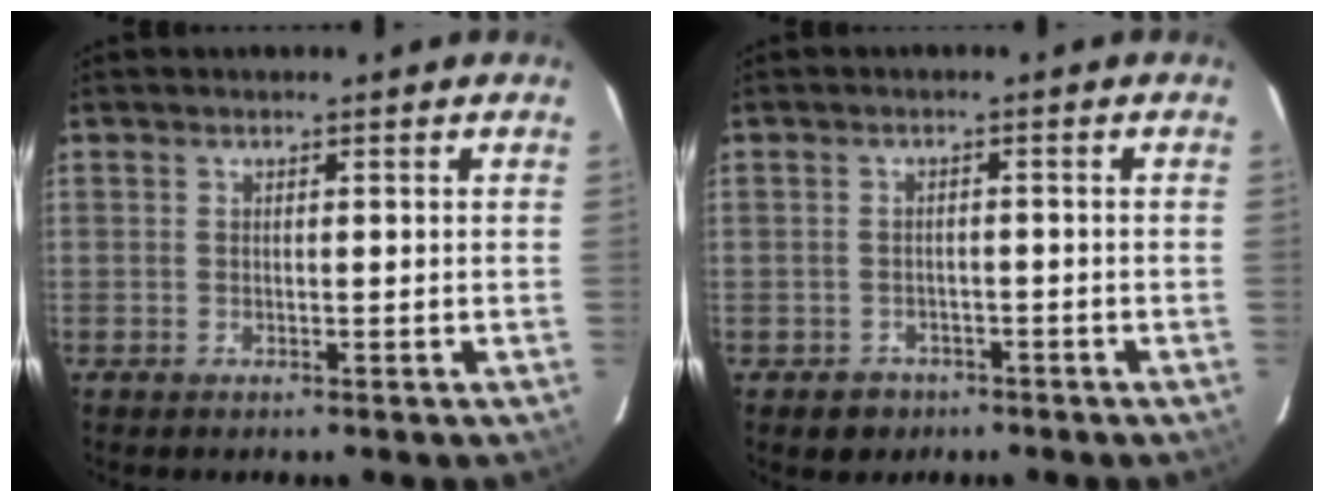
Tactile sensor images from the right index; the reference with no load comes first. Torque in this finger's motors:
{"motor_torque": [0.19, -0.12, -0.05, -0.05]}